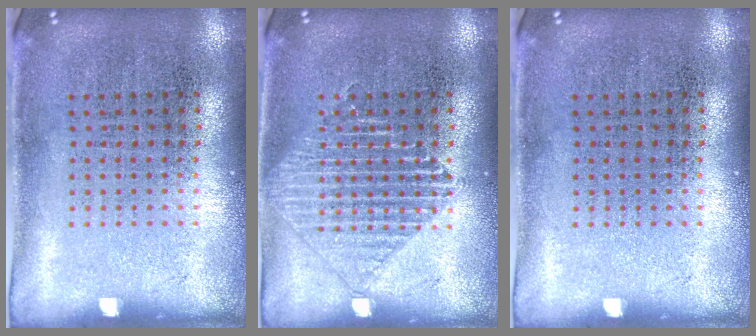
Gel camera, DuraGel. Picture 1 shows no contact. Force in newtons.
{"total": 2.2, "press": 2.1, "slide": 0.4}
{"total": 0.0}